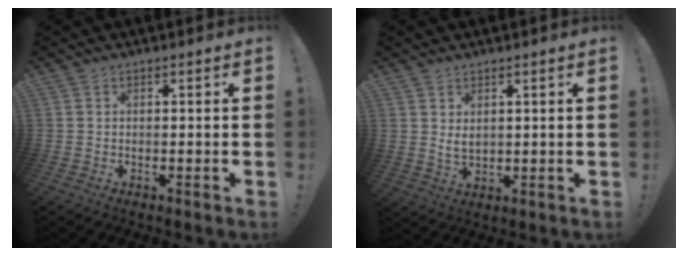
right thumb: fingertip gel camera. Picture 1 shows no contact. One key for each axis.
{"total": 4.0, "fx": 2.3, "fy": 2.5, "fz": 2.2, "tx": -0.028, "ty": -0.013, "tz": 0.041}